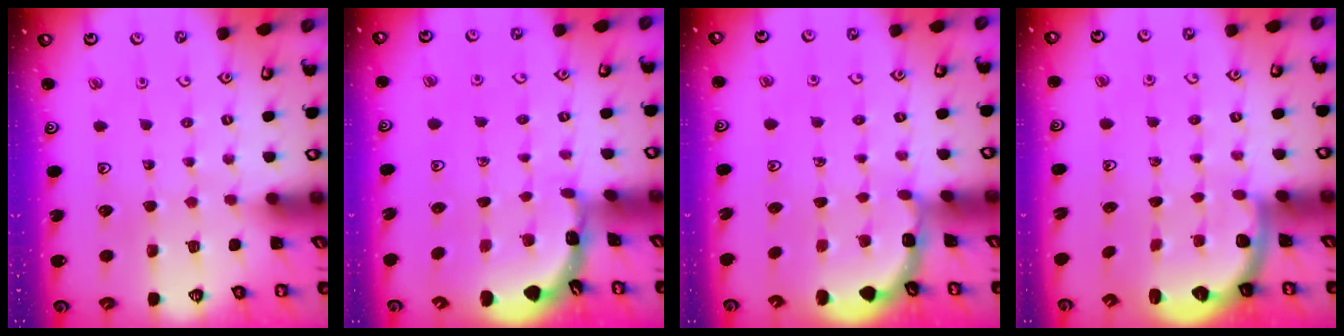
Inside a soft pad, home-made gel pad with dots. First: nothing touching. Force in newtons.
{"total": 1.6, "press": 1.6, "slide": 0.2}
{"total": 1.9, "press": 1.9, "slide": 0.3}
{"total": 2.5, "press": 2.1, "slide": 1.4}